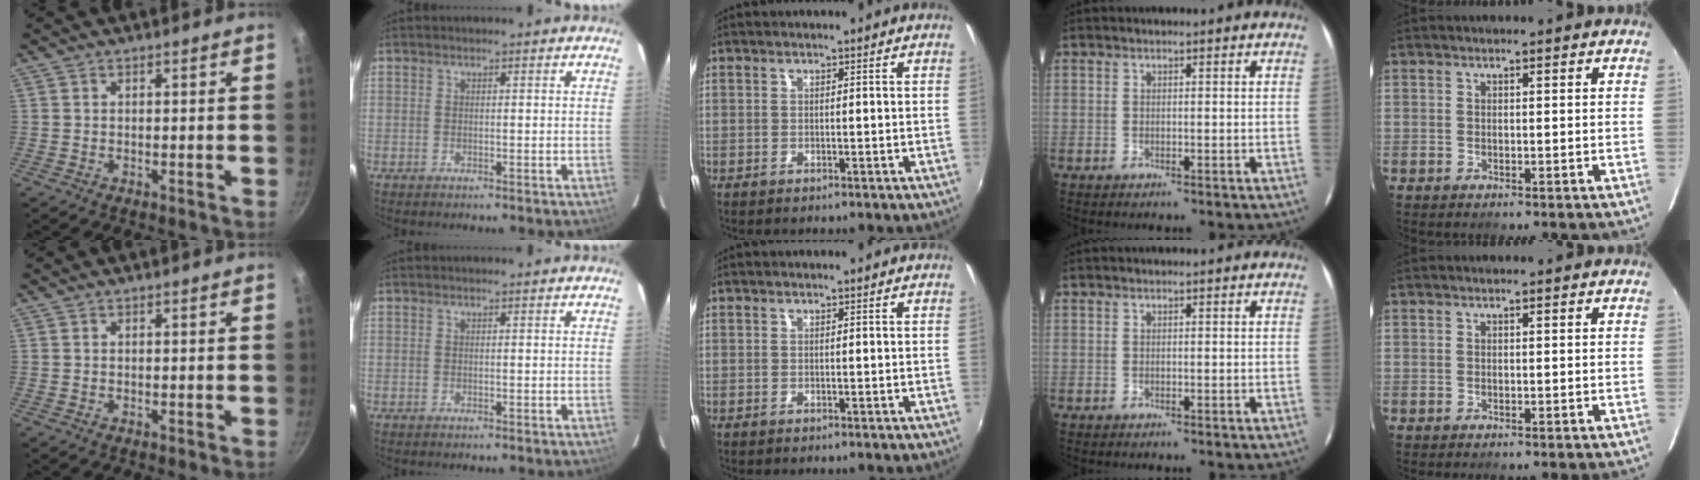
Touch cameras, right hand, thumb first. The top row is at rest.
{}